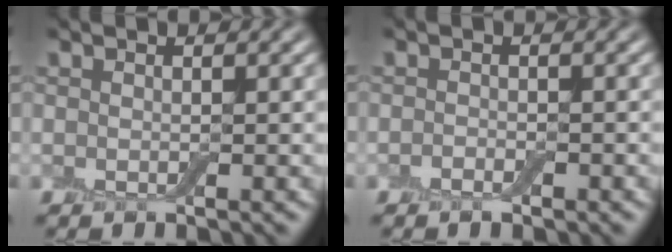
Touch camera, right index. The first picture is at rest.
{"total": 1.0, "force": [-0.6, 0.4, 0.6], "torque": [-0.011, -0.001, -0.012]}